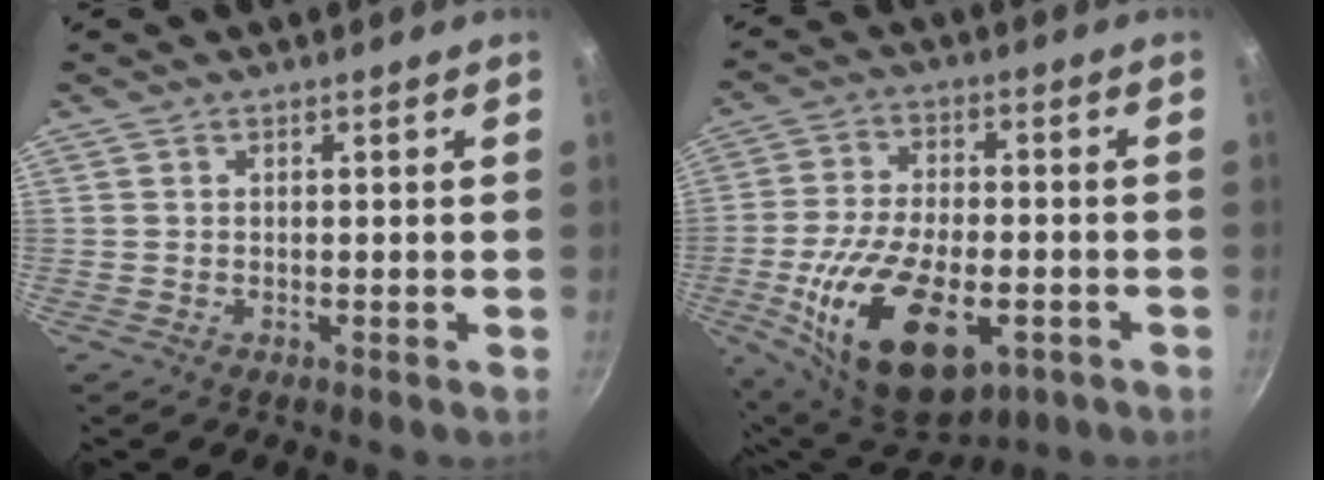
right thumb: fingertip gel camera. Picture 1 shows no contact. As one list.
[{"total": 20.9, "force": [-6.6, 10.9, 16.6], "torque": [-0.285, 0.009, -0.104]}]